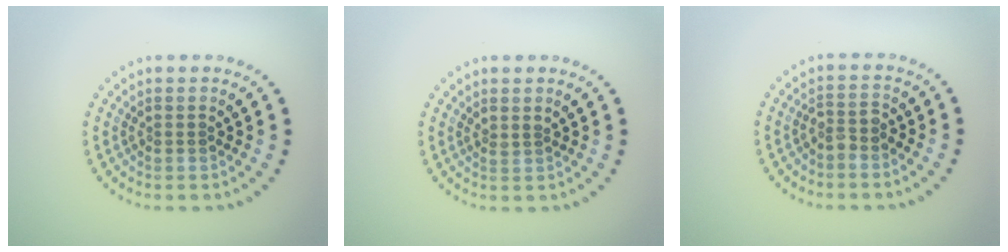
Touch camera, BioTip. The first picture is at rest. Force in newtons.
{"total": 0.7, "press": 0.3, "slide": 0.6}
{"total": 1.5, "press": 1.2, "slide": 0.9}